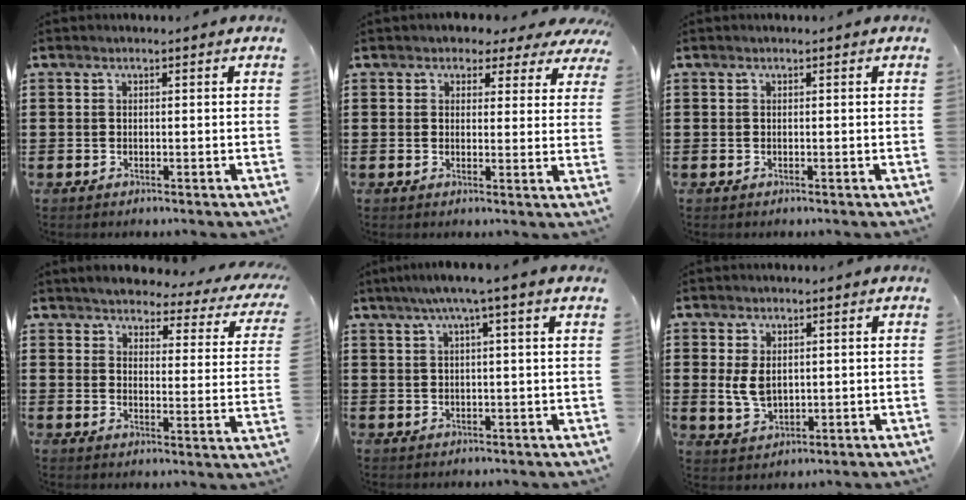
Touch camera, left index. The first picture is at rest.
{"total": 2.8, "force": [2.1, 1.7, 0.9], "torque": [-0.015, -0.007, 0.032]}
{"total": 0.0}
{"total": 3.3, "force": [3.2, 0.4, 0.7], "torque": [-0.036, -0.025, 0.049]}
{"total": 3.7, "force": [1.7, -0.6, 3.3], "torque": [-0.064, -0.002, 0.026]}
{"total": 4.4, "force": [0.6, 2.9, 3.2], "torque": [-0.081, 0.002, 0.007]}